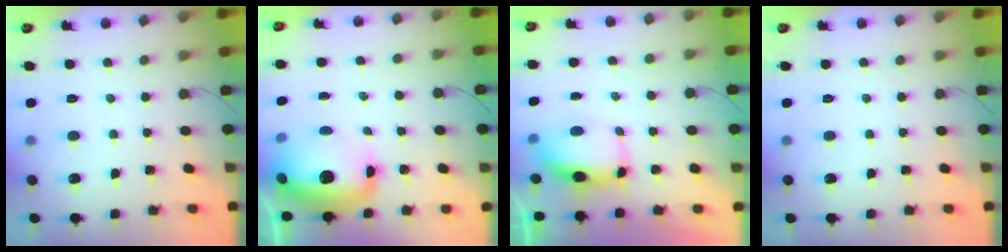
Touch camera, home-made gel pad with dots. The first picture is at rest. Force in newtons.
{"total": 15.9, "press": 15.4, "slide": 3.8}
{"total": 7.4, "press": 7.3, "slide": 1.1}
{"total": 0.0}